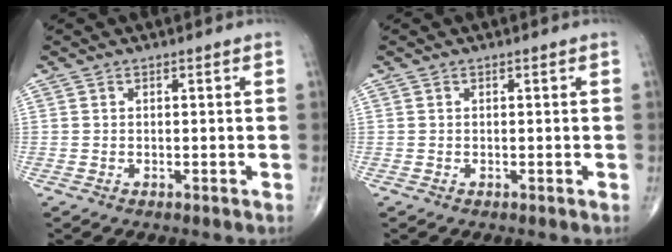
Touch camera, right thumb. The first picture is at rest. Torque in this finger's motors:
{"motor_torque": [0.00, 0.00, 0.00, 0.00, 0.02]}